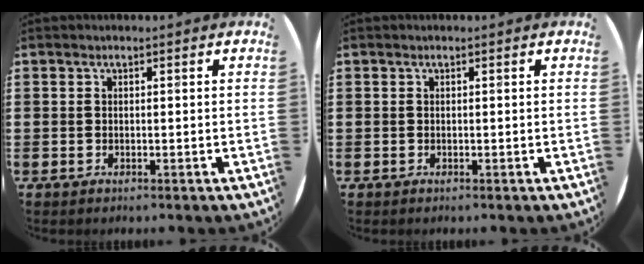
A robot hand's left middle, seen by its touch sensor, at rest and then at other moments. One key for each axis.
{"total": 0.0}